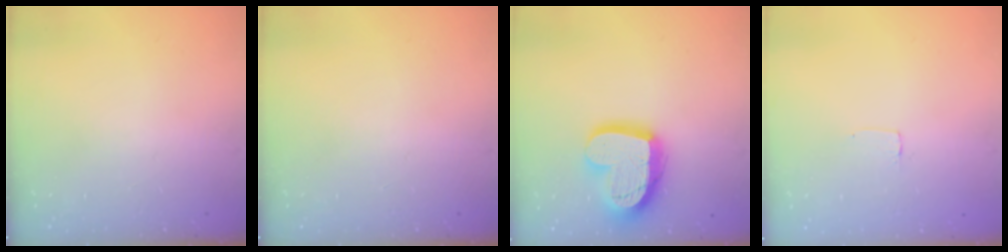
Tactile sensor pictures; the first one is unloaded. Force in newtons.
{"total": 0.0}
{"total": 18.8, "press": 18.7, "slide": 1.8}
{"total": 2.6, "press": 2.6, "slide": 0.2}